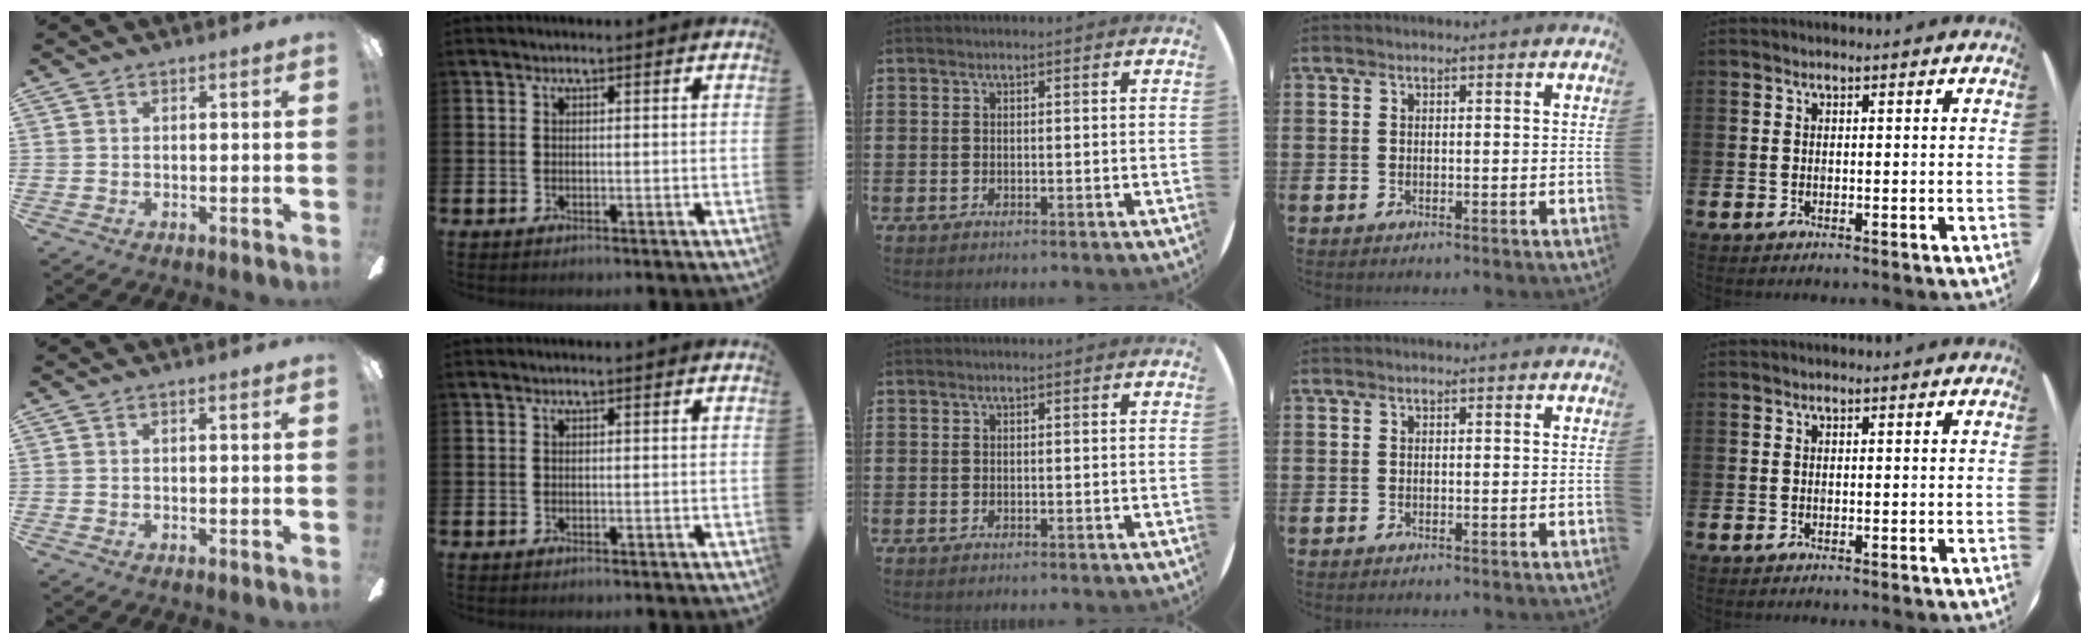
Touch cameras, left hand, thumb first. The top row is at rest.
{}